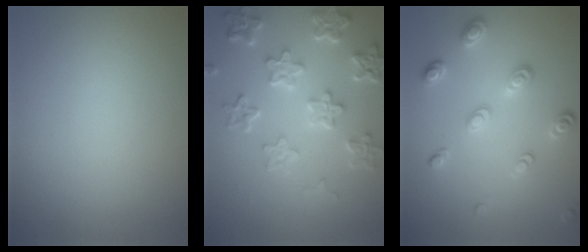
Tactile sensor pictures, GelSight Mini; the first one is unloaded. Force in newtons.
{"total": 6.1, "press": 4.7, "slide": 4.0}
{"total": 2.8, "press": 2.4, "slide": 1.4}